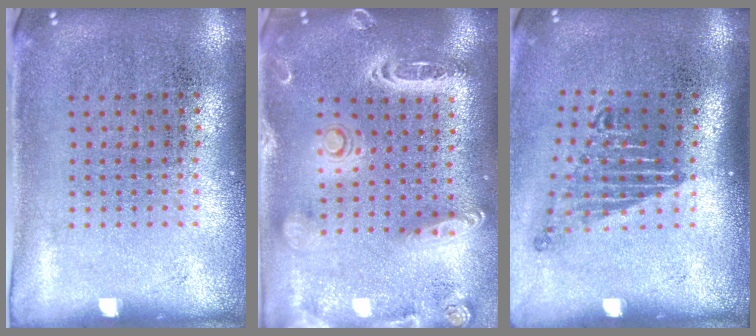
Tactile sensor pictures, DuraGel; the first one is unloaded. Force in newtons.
{"total": 2.6, "press": 2.3, "slide": 1.2}
{"total": 1.6, "press": 1.1, "slide": 1.2}